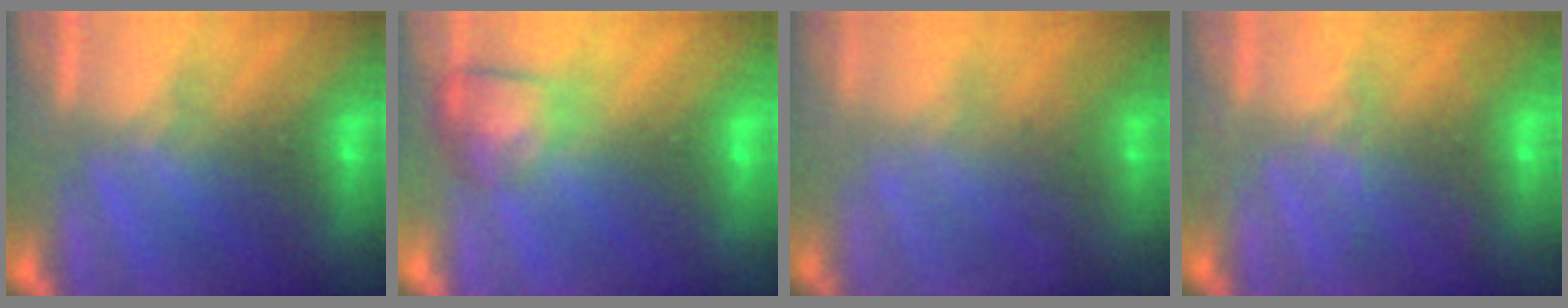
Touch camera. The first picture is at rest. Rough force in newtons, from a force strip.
{"total": 2.9}
{"total": 9.0}
{"total": 2.3}